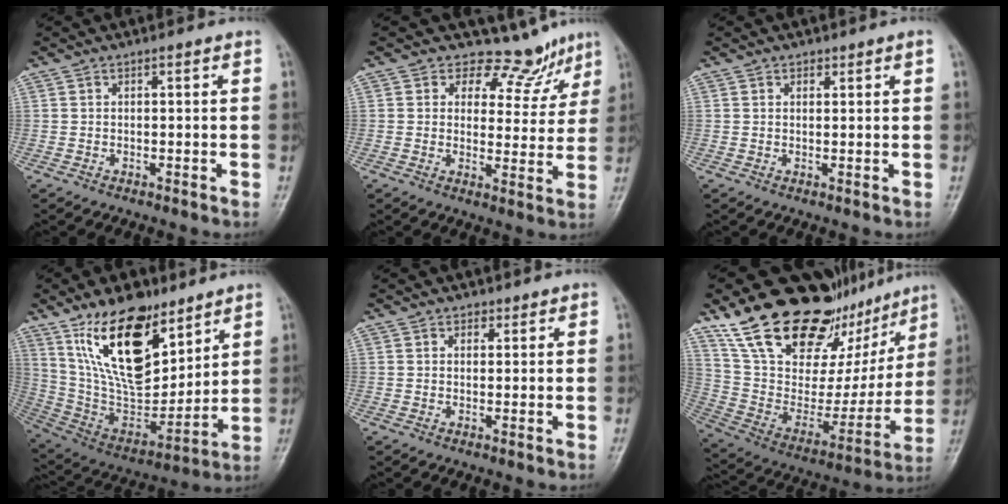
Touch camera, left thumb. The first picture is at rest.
{"total": 8.6, "force": [7.1, 4.7, 1.6], "torque": [0.015, -0.053, 0.086]}
{"total": 1.0, "force": [0.7, 0.5, 0.4], "torque": [0.001, -0.005, 0.009]}
{"total": 21.7, "force": [12.3, 10.5, 14.5], "torque": [-0.207, -0.071, 0.238]}
{"total": 1.4, "force": [0.9, 1.0, 0.2], "torque": [0.009, -0.005, 0.009]}
{"total": 30.2, "force": [19.9, 14.7, 17.4], "torque": [-0.236, -0.048, 0.331]}